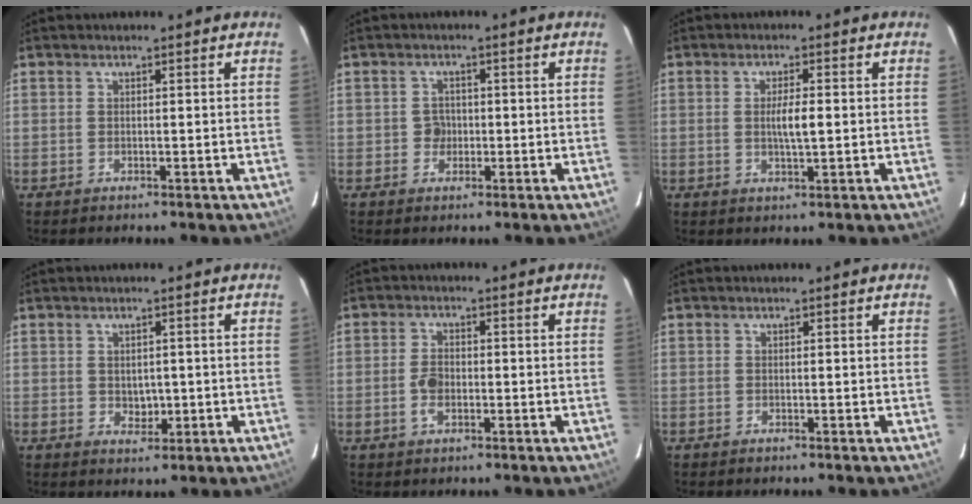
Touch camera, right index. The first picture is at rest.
{"total": 2.1, "force": [-0.4, 1.9, 0.8], "torque": [-0.008, 0.006, -0.006]}
{"total": 3.6, "force": [0.0, 0.5, 3.6], "torque": [-0.065, -0.002, 0.000]}
{"total": 2.5, "force": [-0.1, 1.8, 1.7], "torque": [-0.023, -0.001, 0.005]}
{"total": 3.2, "force": [-0.8, 1.7, 2.5], "torque": [-0.055, 0.002, -0.016]}
{"total": 0.0}